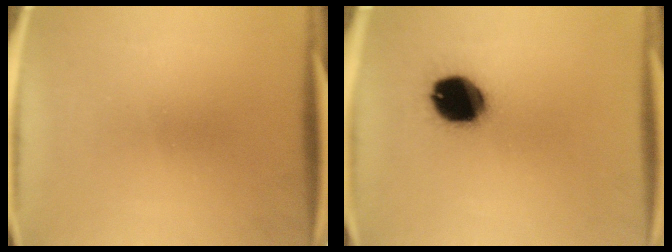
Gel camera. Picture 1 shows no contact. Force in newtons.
{"total": 14.8}